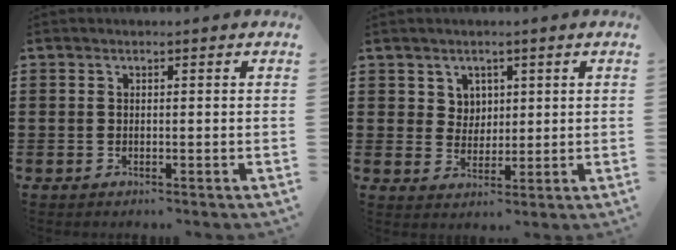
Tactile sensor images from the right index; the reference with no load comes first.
{"total": 3.7, "force": [2.0, 3.0, 0.6], "torque": [-0.026, 0.010, 0.037]}